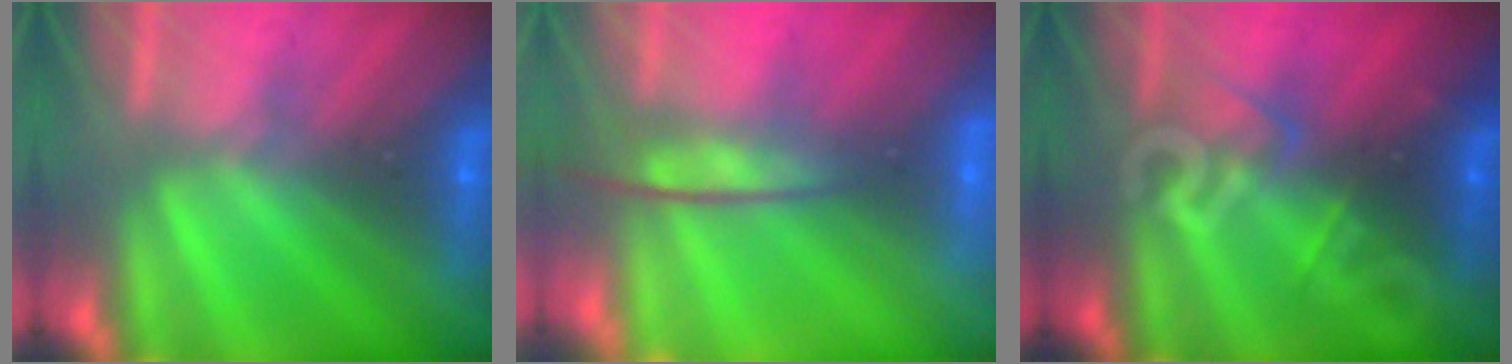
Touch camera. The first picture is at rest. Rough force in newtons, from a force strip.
{"total": 7.7}
{"total": 2.8}